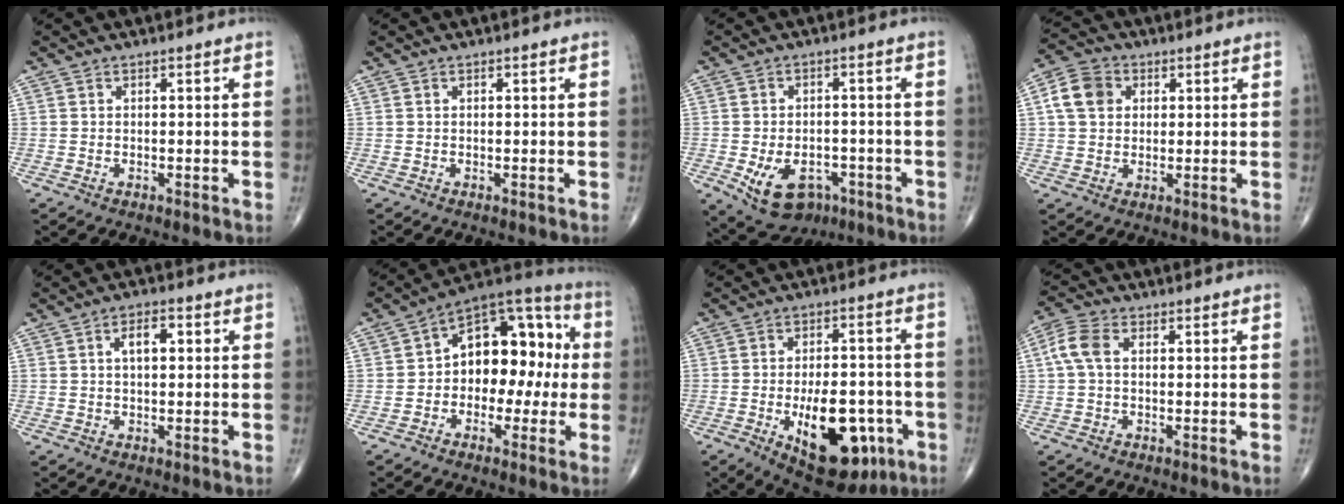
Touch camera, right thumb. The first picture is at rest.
{"total": 0.0}
{"total": 11.0, "force": [-4.7, 7.2, 6.7], "torque": [-0.095, 0.018, -0.060]}
{"total": 7.1, "force": [1.6, 5.7, 3.8], "torque": [-0.061, 0.007, 0.023]}
{"total": 4.2, "force": [1.0, 2.1, 3.5], "torque": [-0.055, 0.007, 0.014]}
{"total": 16.0, "force": [0.0, 10.4, 12.2], "torque": [-0.127, 0.051, -0.014]}
{"total": 17.9, "force": [-6.2, 9.1, 14.1], "torque": [-0.182, 0.020, -0.071]}
{"total": 5.2, "force": [0.7, 3.2, 4.1], "torque": [-0.099, 0.017, 0.009]}